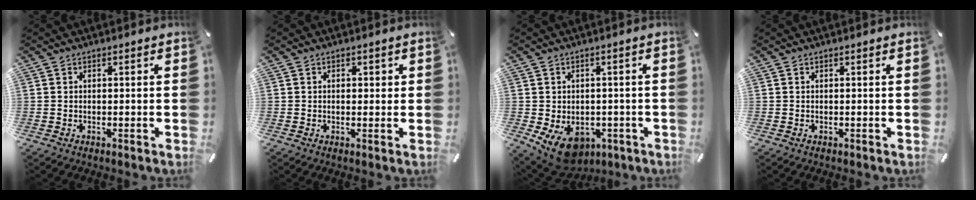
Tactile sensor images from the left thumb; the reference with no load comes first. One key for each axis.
{"total": 1.2, "fx": 0.0, "fy": 0.9, "fz": 0.8, "tx": -0.008, "ty": 0.003, "tz": -0.003}
{"total": 9.5, "fx": -4.3, "fy": 6.6, "fz": 5.3, "tx": -0.092, "ty": 0.017, "tz": -0.072}
{"total": 0.0}